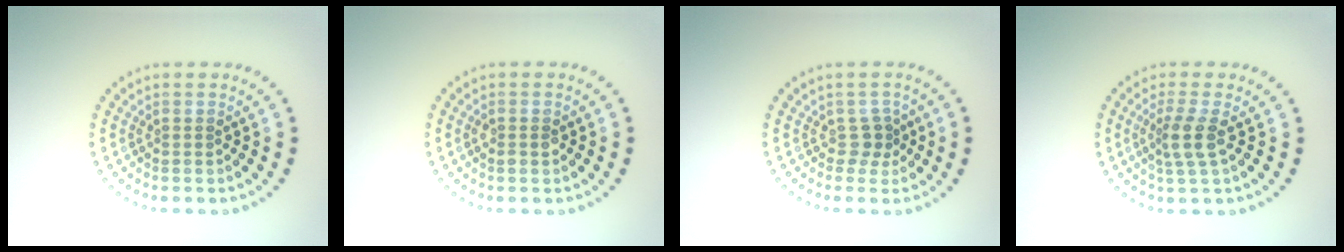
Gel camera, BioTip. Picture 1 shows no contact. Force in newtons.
{"total": 1.1, "press": 1.0, "slide": 0.3}
{"total": 1.5, "press": 1.0, "slide": 1.1}
{"total": 2.5, "press": 2.0, "slide": 1.5}